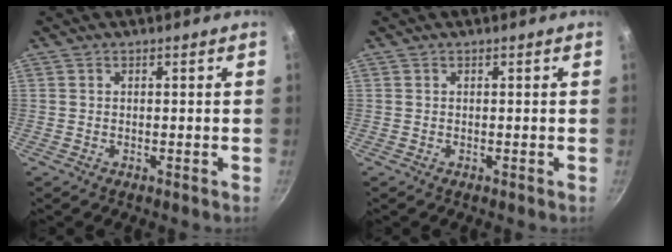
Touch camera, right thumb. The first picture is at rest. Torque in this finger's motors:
{"motor_torque": [-0.10, 0.03, 0.02, -0.02, 0.00]}